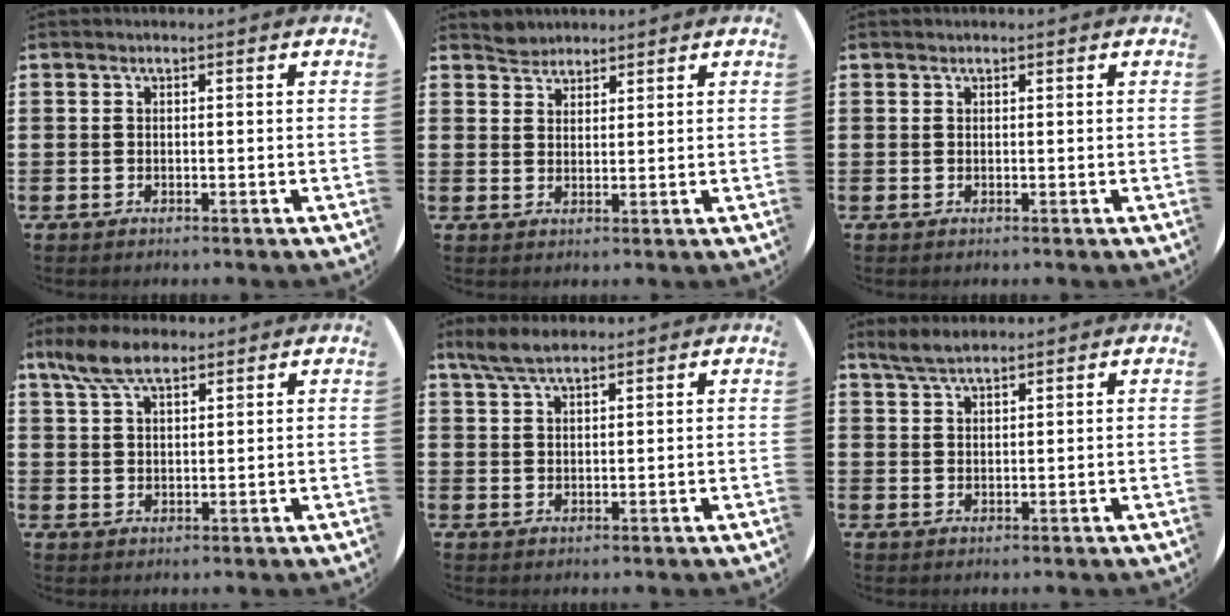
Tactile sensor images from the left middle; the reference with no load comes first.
{"total": 2.2, "force": [2.1, 0.6, -0.4], "torque": [0.005, 0.005, 0.043]}
{"total": 0.0}
{"total": 6.5, "force": [4.9, 2.6, 3.4], "torque": [-0.078, -0.001, 0.091]}
{"total": 4.2, "force": [3.4, 1.2, 2.2], "torque": [-0.048, 0.001, 0.063]}
{"total": 3.0, "force": [2.6, 0.7, 1.3], "torque": [-0.030, 0.002, 0.049]}